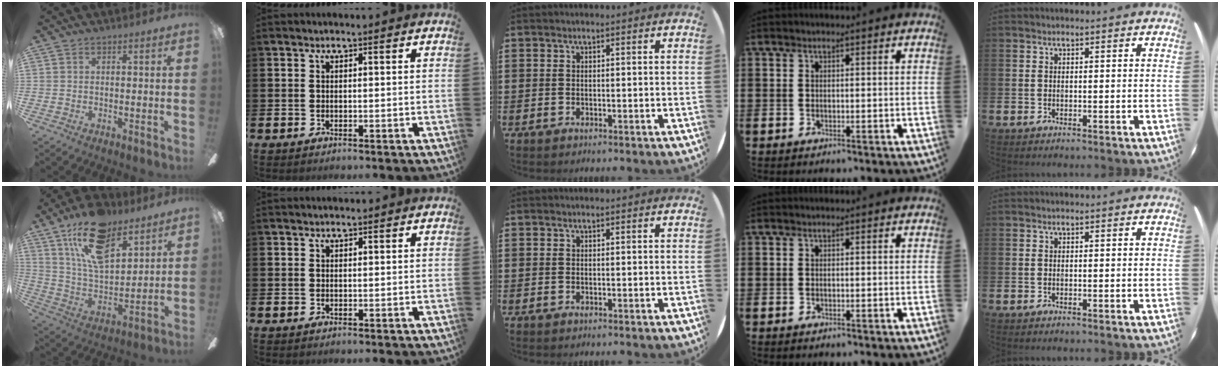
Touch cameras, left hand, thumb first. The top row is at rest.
{"thumb": {"total": 18.8, "force": [12.1, 8.9, 11.3], "torque": [-0.198, -0.048, 0.214]}, "index": {"total": 0.7, "force": [0.7, 0.1, 0.0], "torque": [0.007, -0.002, 0.011]}}